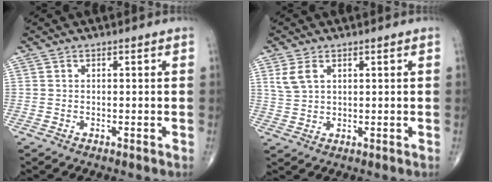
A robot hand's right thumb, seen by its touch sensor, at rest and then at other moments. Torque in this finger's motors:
{"motor_torque": [-0.25, 0.25, 0.12, -0.01, 0.00]}